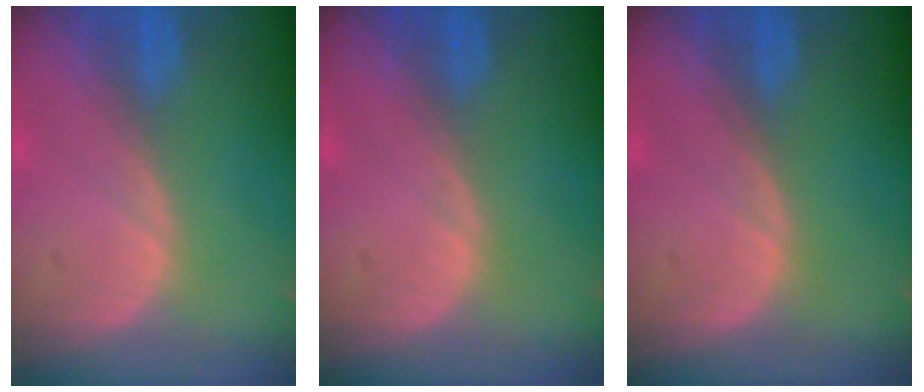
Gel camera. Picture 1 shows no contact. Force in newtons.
{"total": 0.0}
{"total": 0.0}